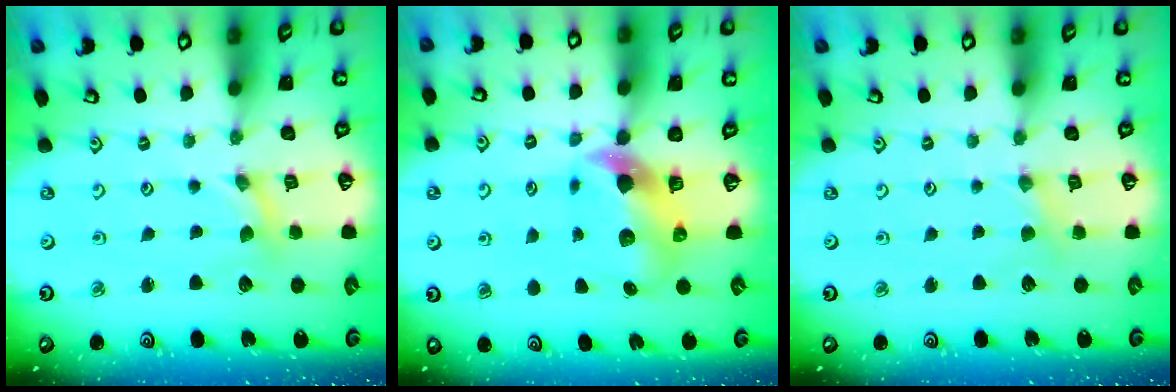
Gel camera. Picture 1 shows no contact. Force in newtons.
{"total": 8.1, "press": 8.0, "slide": 1.3}
{"total": 2.9, "press": 2.8, "slide": 0.6}